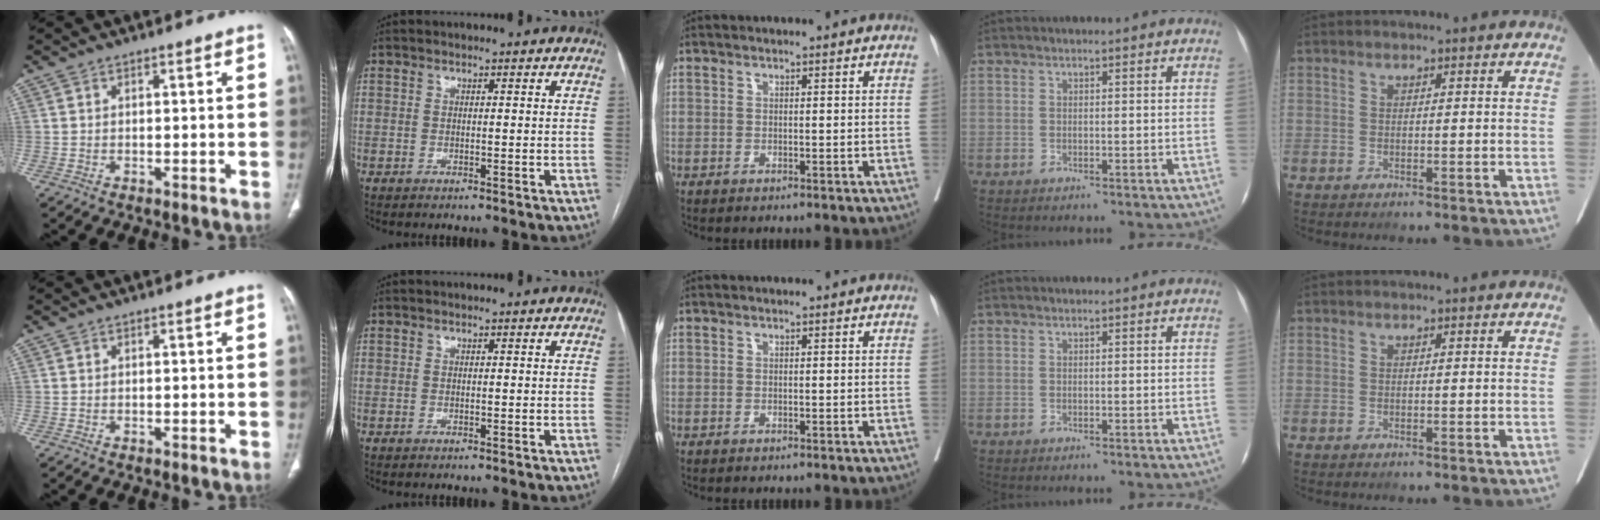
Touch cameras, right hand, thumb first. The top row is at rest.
{}